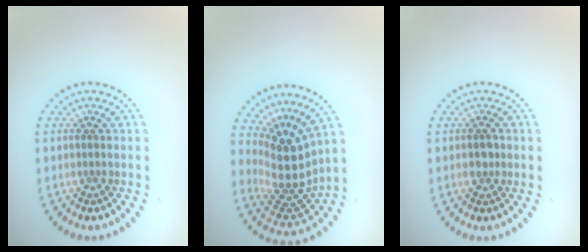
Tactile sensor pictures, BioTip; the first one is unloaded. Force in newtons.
{"total": 4.9, "press": 3.7, "slide": 3.3}
{"total": 1.4, "press": 1.4, "slide": 0.2}